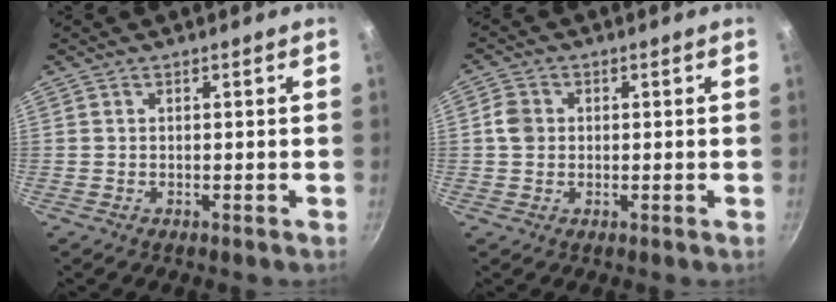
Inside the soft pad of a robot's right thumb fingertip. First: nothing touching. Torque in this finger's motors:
{"motor_torque": [0.14, 1.38, 0.61, -0.25, 0.00]}